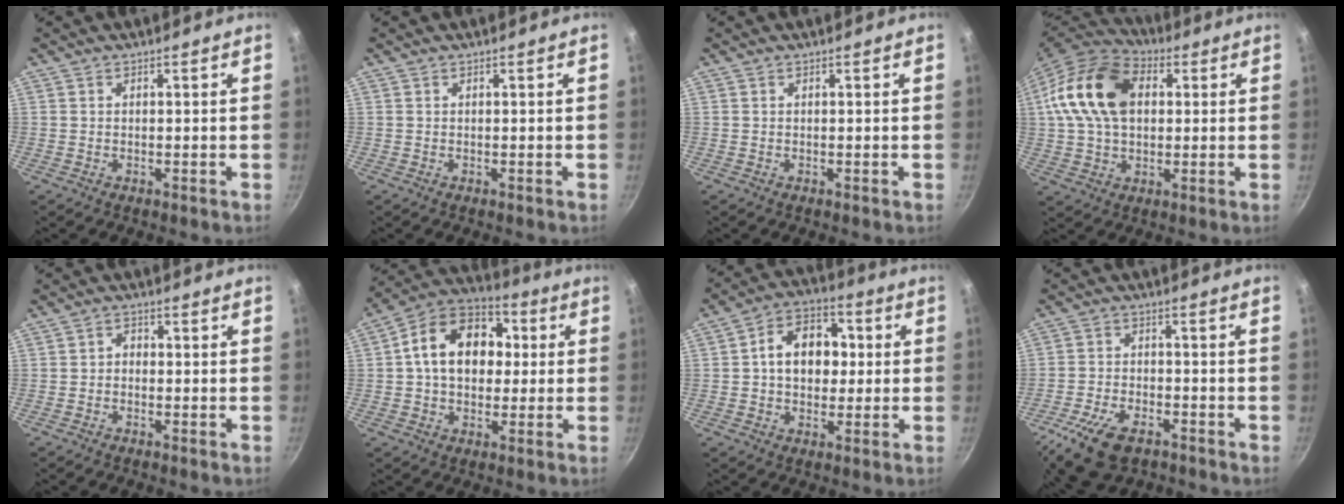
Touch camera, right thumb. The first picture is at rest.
{"total": 0.0}
{"total": 0.0}
{"total": 18.0, "force": [3.5, 12.3, 12.7], "torque": [-0.220, 0.018, 0.049]}
{"total": 1.8, "force": [-0.6, 1.4, 1.0], "torque": [-0.011, 0.012, -0.015]}
{"total": 16.6, "force": [2.1, 12.1, 11.1], "torque": [-0.149, 0.031, 0.014]}
{"total": 12.3, "force": [1.1, 9.1, 8.2], "torque": [-0.086, 0.024, 0.002]}
{"total": 11.5, "force": [-6.6, 5.8, 7.4], "torque": [-0.145, 0.018, -0.125]}